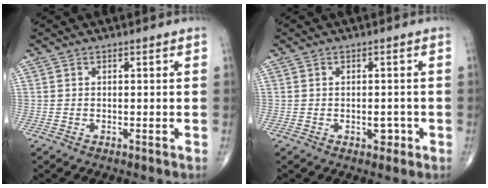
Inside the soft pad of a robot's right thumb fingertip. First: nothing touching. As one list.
[{"total": 2.2, "force": [-0.7, 1.4, 1.5], "torque": [-0.011, 0.003, -0.007]}]